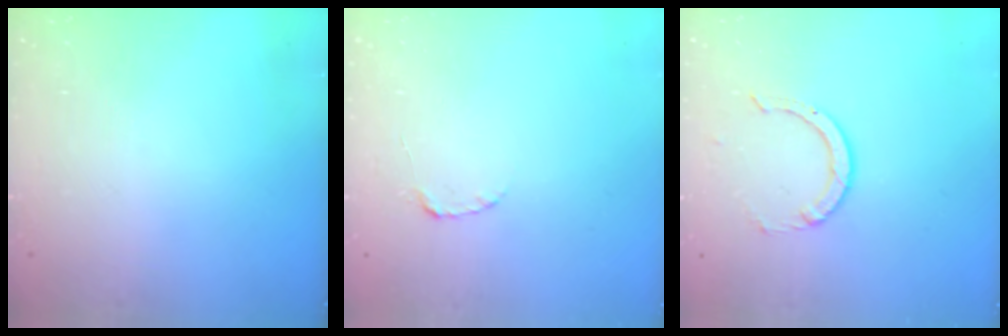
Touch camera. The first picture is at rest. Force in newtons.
{"total": 2.2, "press": 2.2, "slide": 0.3}
{"total": 1.7, "press": 1.7, "slide": 0.1}